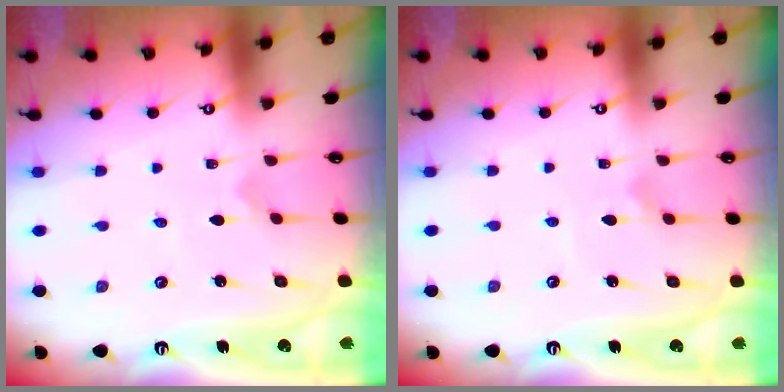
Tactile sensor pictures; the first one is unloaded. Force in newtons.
{"total": 0.7, "press": 0.7, "slide": 0.1}